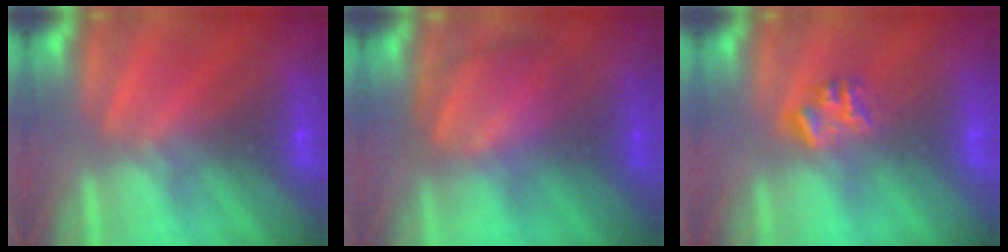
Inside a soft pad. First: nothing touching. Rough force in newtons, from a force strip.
{"total": 2.9}
{"total": 2.3}